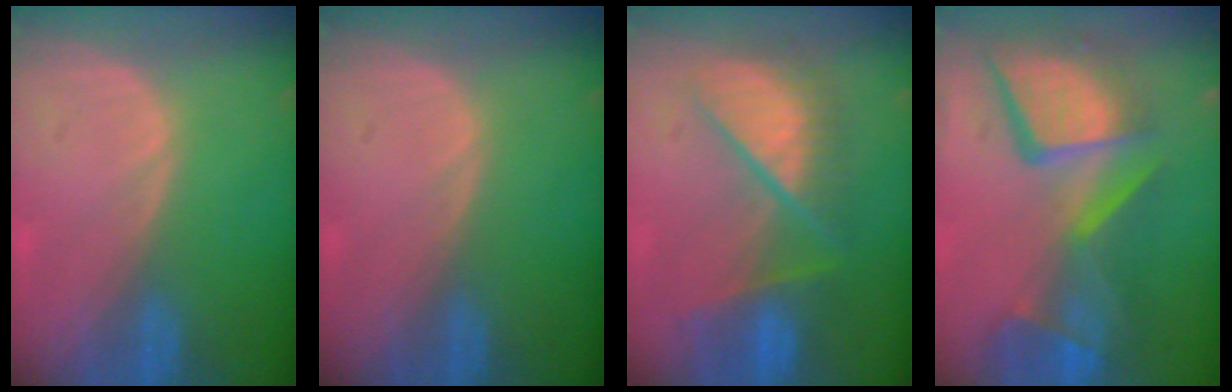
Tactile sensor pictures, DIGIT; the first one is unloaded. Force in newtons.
{"total": 0.0}
{"total": 9.0, "press": 9.0, "slide": 0.9}
{"total": 13.8, "press": 11.2, "slide": 8.0}